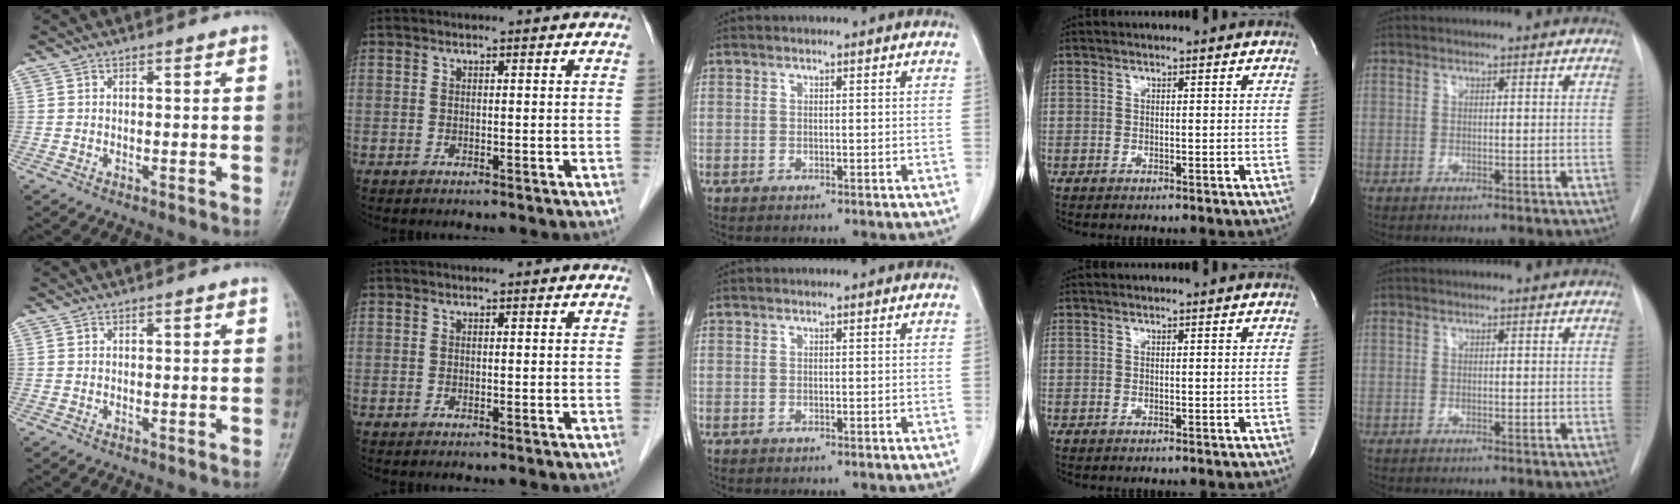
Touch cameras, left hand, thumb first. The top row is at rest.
{}